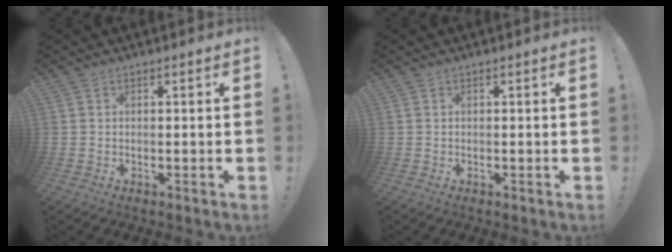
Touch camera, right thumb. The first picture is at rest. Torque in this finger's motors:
{"motor_torque": [0.11, 0.06, 0.31, -0.25, -0.08]}